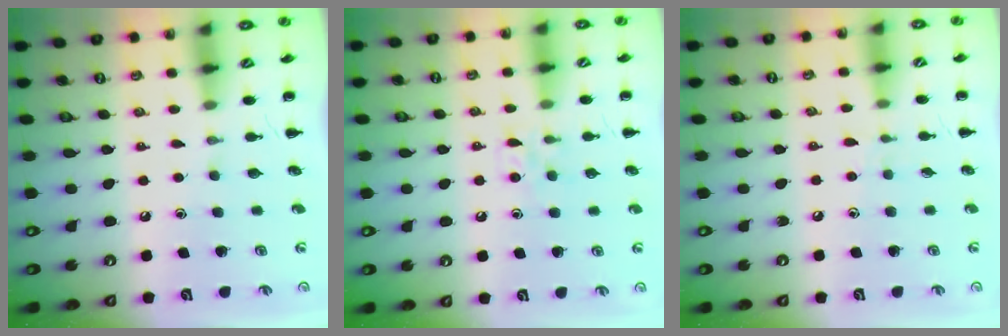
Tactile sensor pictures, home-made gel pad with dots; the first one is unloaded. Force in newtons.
{"total": 5.6, "press": 5.4, "slide": 1.4}
{"total": 3.0, "press": 2.7, "slide": 1.2}